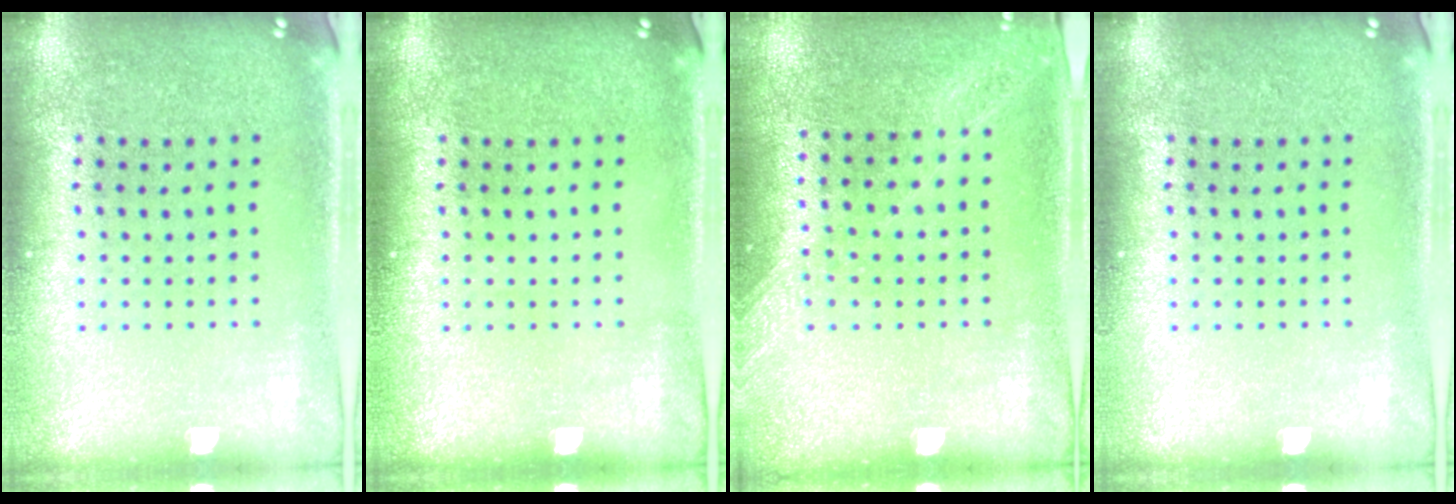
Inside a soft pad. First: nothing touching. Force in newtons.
{"total": 0.0}
{"total": 1.2, "press": 1.2, "slide": 0.2}
{"total": 0.0}